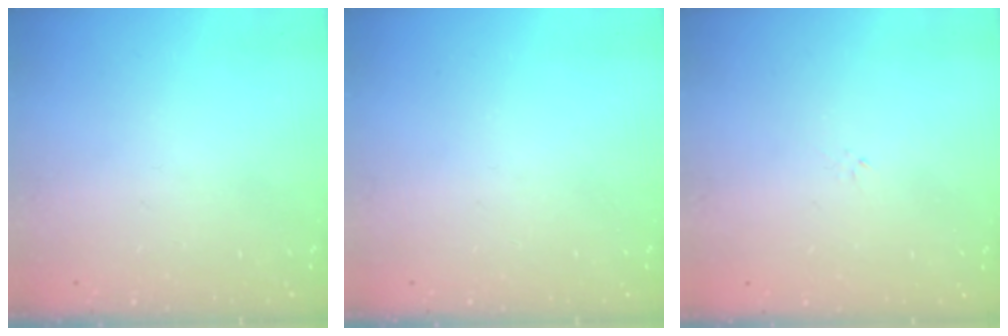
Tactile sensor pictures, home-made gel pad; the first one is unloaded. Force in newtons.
{"total": 0.0}
{"total": 0.0}